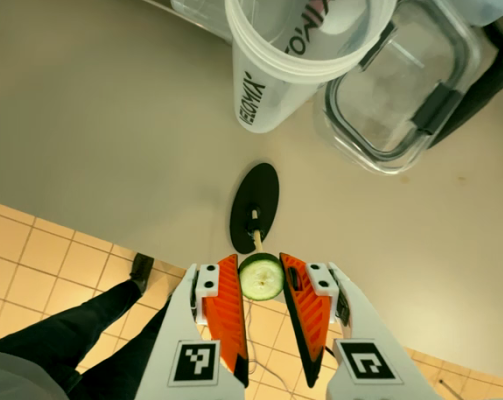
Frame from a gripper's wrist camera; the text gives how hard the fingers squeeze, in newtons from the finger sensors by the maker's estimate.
{"total": 8.4, "left": 8.2, "right": 8.6}